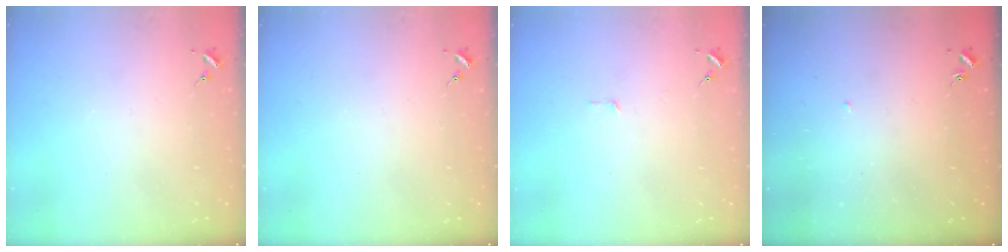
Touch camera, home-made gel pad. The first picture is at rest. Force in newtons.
{"total": 0.0}
{"total": 2.8, "press": 2.8, "slide": 0.2}
{"total": 1.4, "press": 1.3, "slide": 0.1}